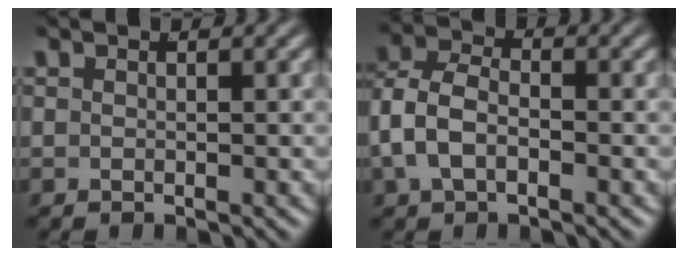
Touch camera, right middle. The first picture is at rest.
{"total": 5.6, "force": [-0.2, 4.5, 3.3], "torque": [-0.084, -0.002, -0.008]}